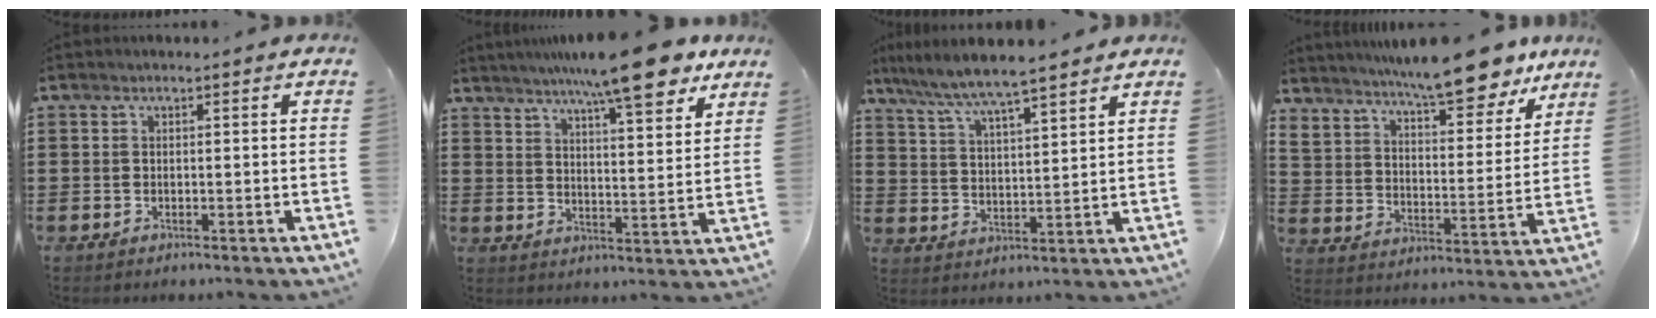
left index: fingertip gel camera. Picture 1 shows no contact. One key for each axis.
{"total": 11.4, "fx": 9.1, "fy": 1.1, "fz": 6.8, "tx": -0.116, "ty": -0.037, "tz": 0.152}
{"total": 5.6, "fx": 5.1, "fy": -0.1, "fz": 2.3, "tx": -0.066, "ty": -0.029, "tz": 0.084}
{"total": 11.0, "fx": 10.0, "fy": 0.8, "fz": 4.5, "tx": -0.099, "ty": -0.060, "tz": 0.171}